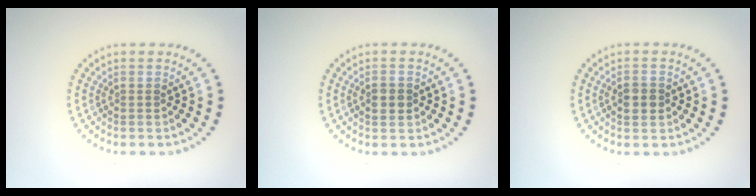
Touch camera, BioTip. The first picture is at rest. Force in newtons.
{"total": 2.0, "press": 2.0, "slide": 0.2}
{"total": 1.9, "press": 1.9, "slide": 0.4}